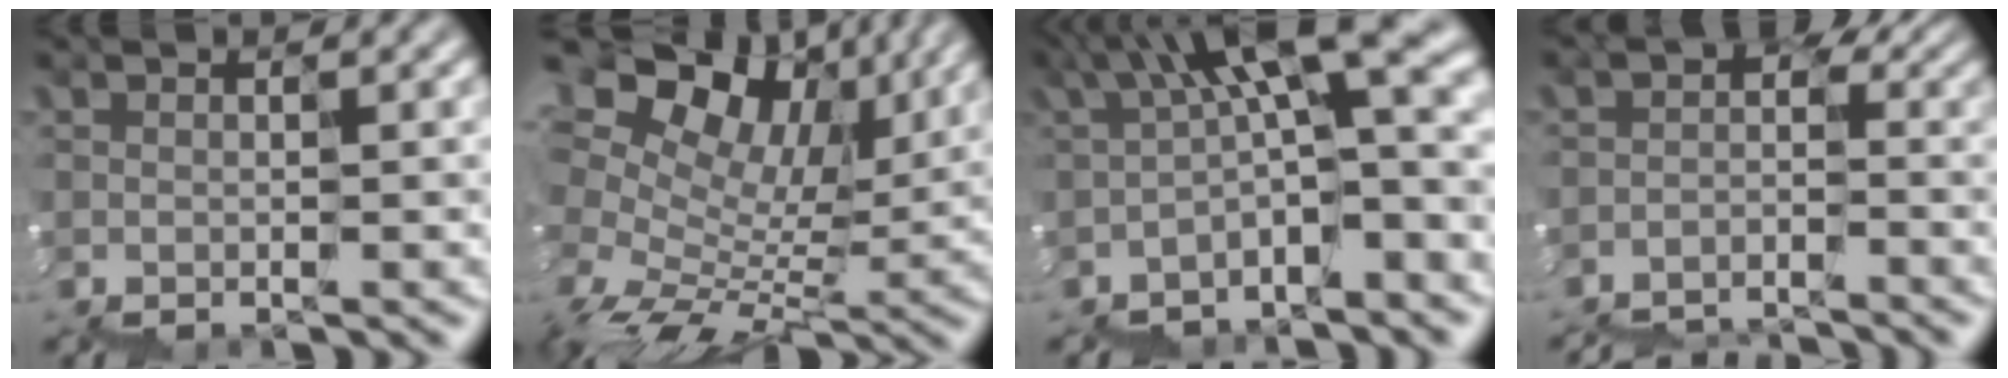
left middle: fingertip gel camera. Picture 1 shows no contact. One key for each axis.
{"total": 11.2, "fx": 5.4, "fy": 6.8, "fz": 7.0, "tx": -0.146, "ty": 0.035, "tz": 0.098}
{"total": 9.7, "fx": 0.0, "fy": 2.5, "fz": 9.4, "tx": -0.141, "ty": 0.039, "tz": -0.003}
{"total": 4.6, "fx": -4.0, "fy": 1.6, "fz": 1.7, "tx": -0.036, "ty": -0.008, "tz": -0.058}